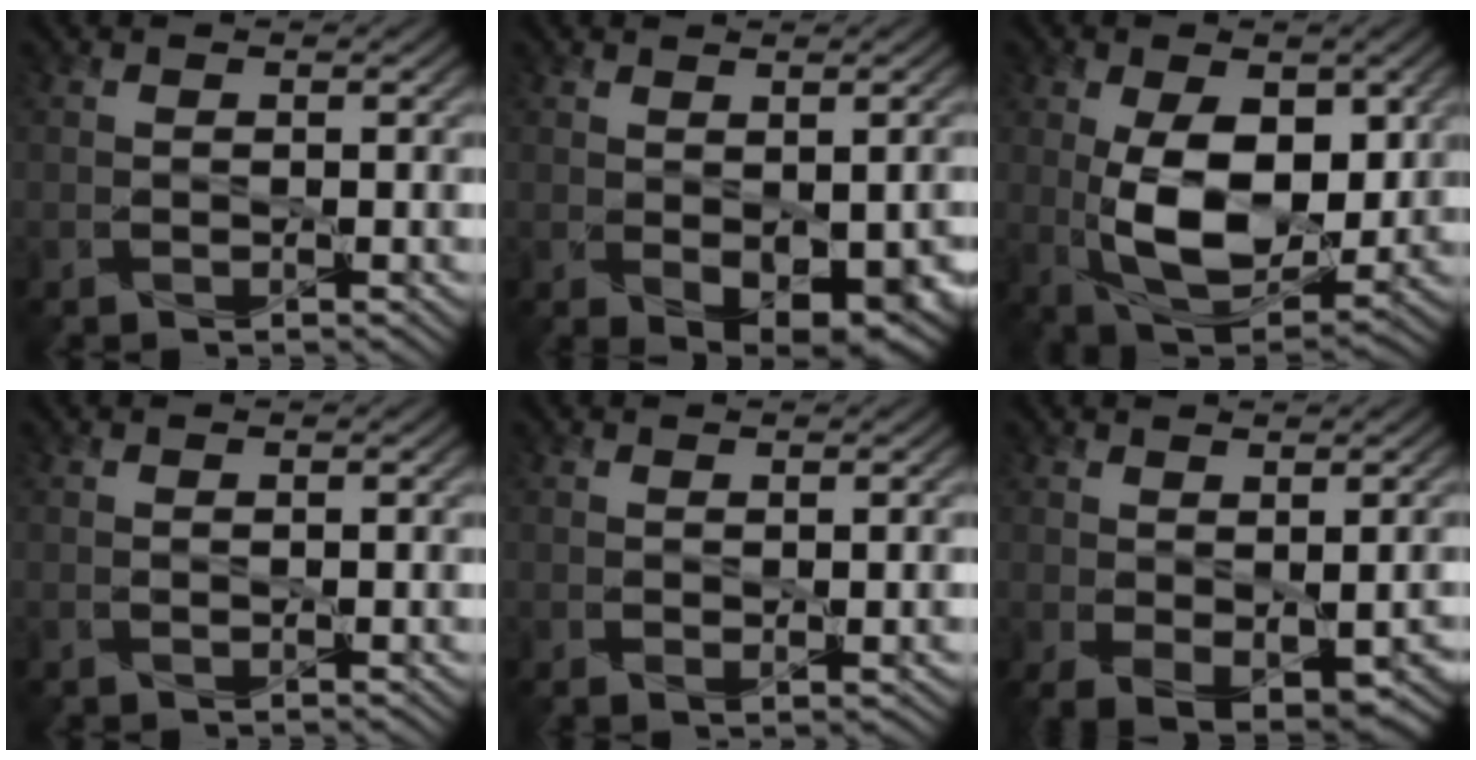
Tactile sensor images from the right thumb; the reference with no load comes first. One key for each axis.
{"total": 5.4, "fx": -1.2, "fy": 3.0, "fz": 4.4, "tx": -0.073, "ty": -0.028, "tz": 0.000}
{"total": 11.8, "fx": 0.7, "fy": 6.7, "fz": 9.7, "tx": -0.180, "ty": -0.009, "tz": 0.019}
{"total": 0.0}
{"total": 1.1, "fx": 0.2, "fy": 0.5, "fz": 0.9, "tx": -0.015, "ty": -0.003, "tz": 0.009}
{"total": 5.7, "fx": -1.3, "fy": 3.1, "fz": 4.6, "tx": -0.087, "ty": -0.031, "tz": 0.003}